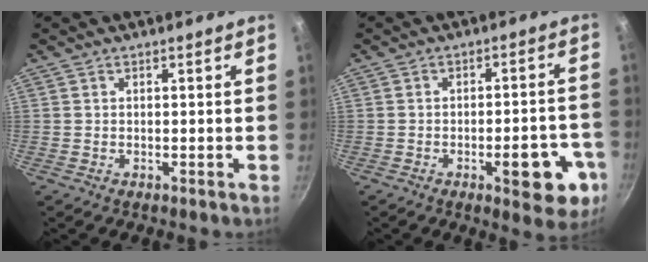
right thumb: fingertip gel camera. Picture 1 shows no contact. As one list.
[{"total": 11.4, "force": [-4.5, 4.4, 9.5], "torque": [-0.087, 0.023, -0.053]}]